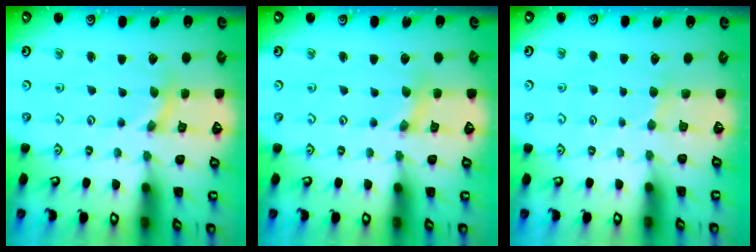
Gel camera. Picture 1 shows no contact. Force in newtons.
{"total": 0.8, "press": 0.8, "slide": 0.1}
{"total": 2.9, "press": 2.9, "slide": 0.3}